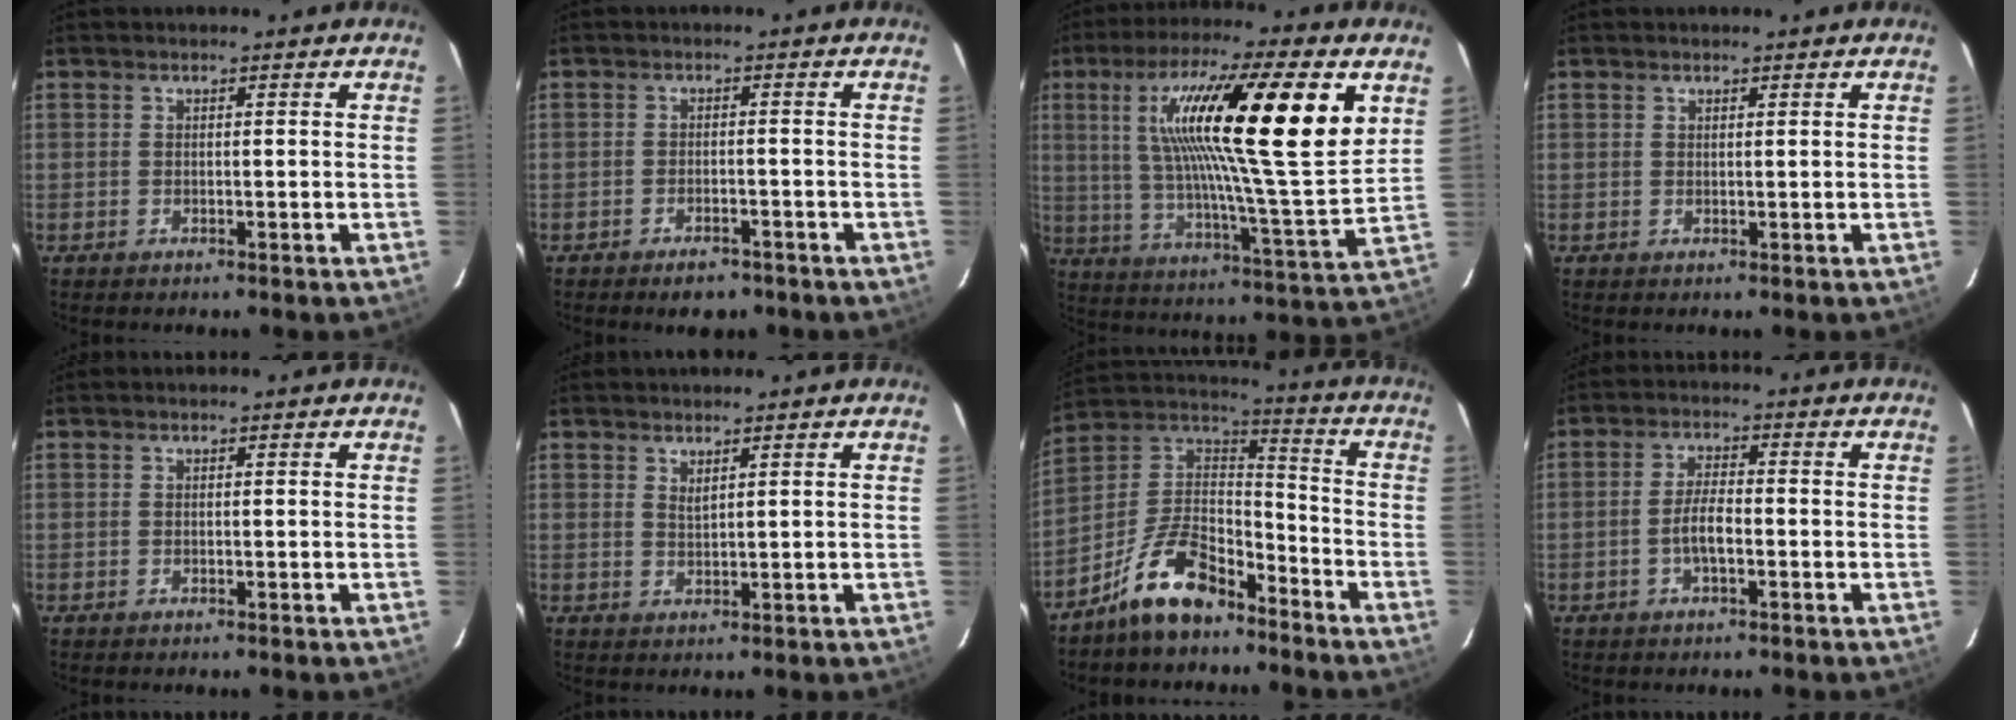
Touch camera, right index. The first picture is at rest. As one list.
[{"total": 4.4, "force": [-3.3, 2.1, 2.1], "torque": [-0.039, 0.002, -0.044]}, {"total": 25.6, "force": [9.8, 3.2, 23.4], "torque": [-0.389, 0.016, 0.163]}, {"total": 0.6, "force": [0.5, 0.3, 0.1], "torque": [-0.004, 0.001, 0.009]}, {"total": 0.0}, {"total": 1.5, "force": [1.2, 0.2, 0.9], "torque": [-0.016, -0.001, 0.021]}, {"total": 14.2, "force": [-9.7, 6.5, 7.9], "torque": [-0.173, 0.040, -0.177]}, {"total": 4.1, "force": [-1.5, 1.3, 3.6], "torque": [-0.074, 0.004, -0.028]}]